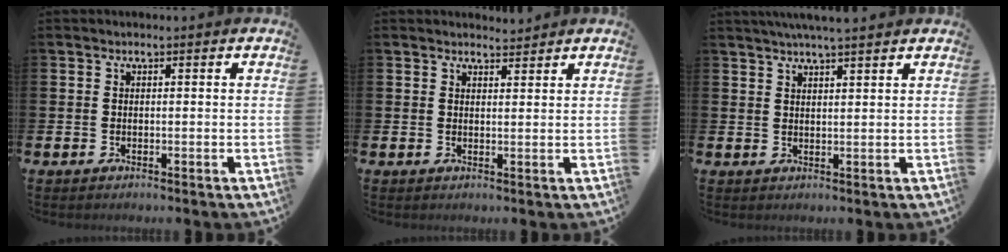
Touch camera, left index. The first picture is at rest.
{"total": 2.4, "force": [2.4, 0.4, -0.1], "torque": [0.006, -0.014, 0.042]}
{"total": 3.8, "force": [3.6, -0.1, 1.3], "torque": [-0.024, -0.011, 0.063]}